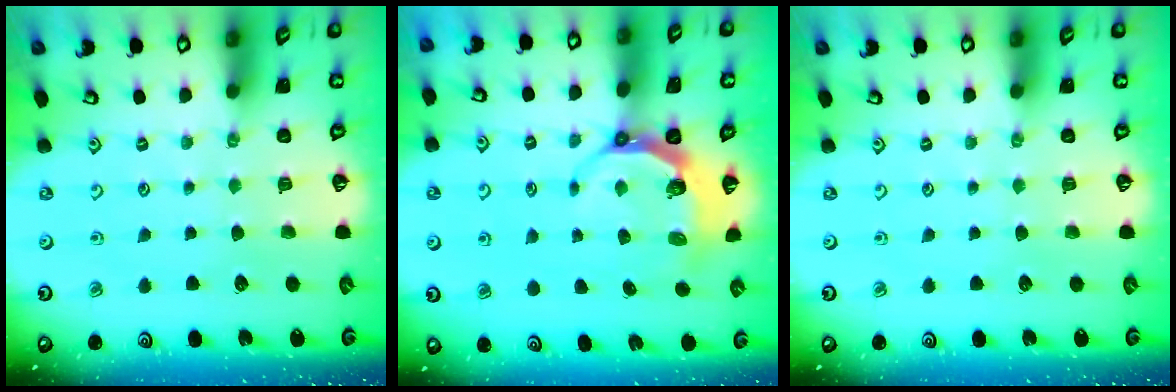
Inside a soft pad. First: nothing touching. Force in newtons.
{"total": 6.7, "press": 6.0, "slide": 3.2}
{"total": 0.0}